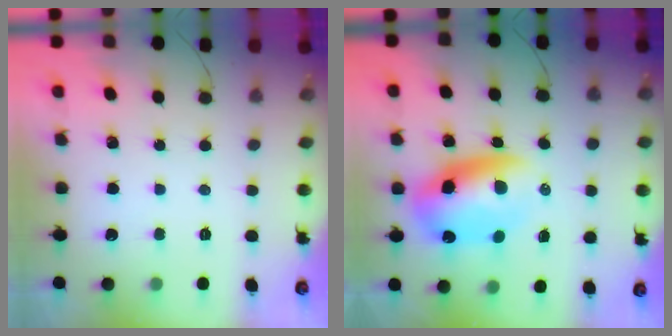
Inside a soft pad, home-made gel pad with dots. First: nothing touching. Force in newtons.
{"total": 11.7, "press": 11.3, "slide": 2.8}